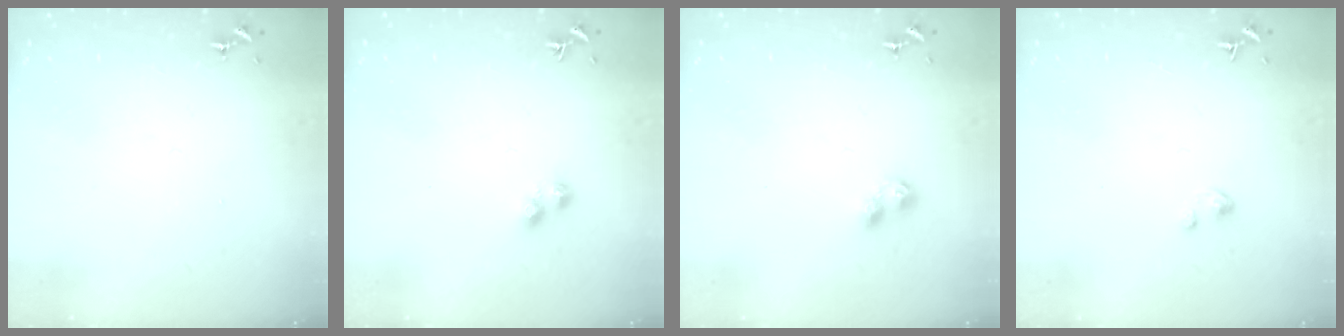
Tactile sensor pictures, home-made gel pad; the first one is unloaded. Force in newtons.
{"total": 2.8, "press": 2.8, "slide": 0.5}
{"total": 4.3, "press": 4.3, "slide": 0.4}
{"total": 1.8, "press": 1.8, "slide": 0.1}